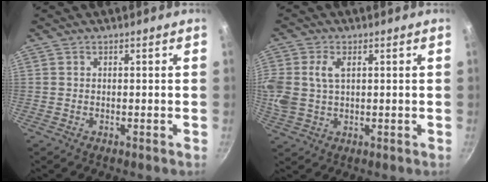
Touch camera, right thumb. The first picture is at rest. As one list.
[{"total": 11.1, "force": [2.4, 7.6, 7.7], "torque": [-0.175, 0.013, 0.048]}]